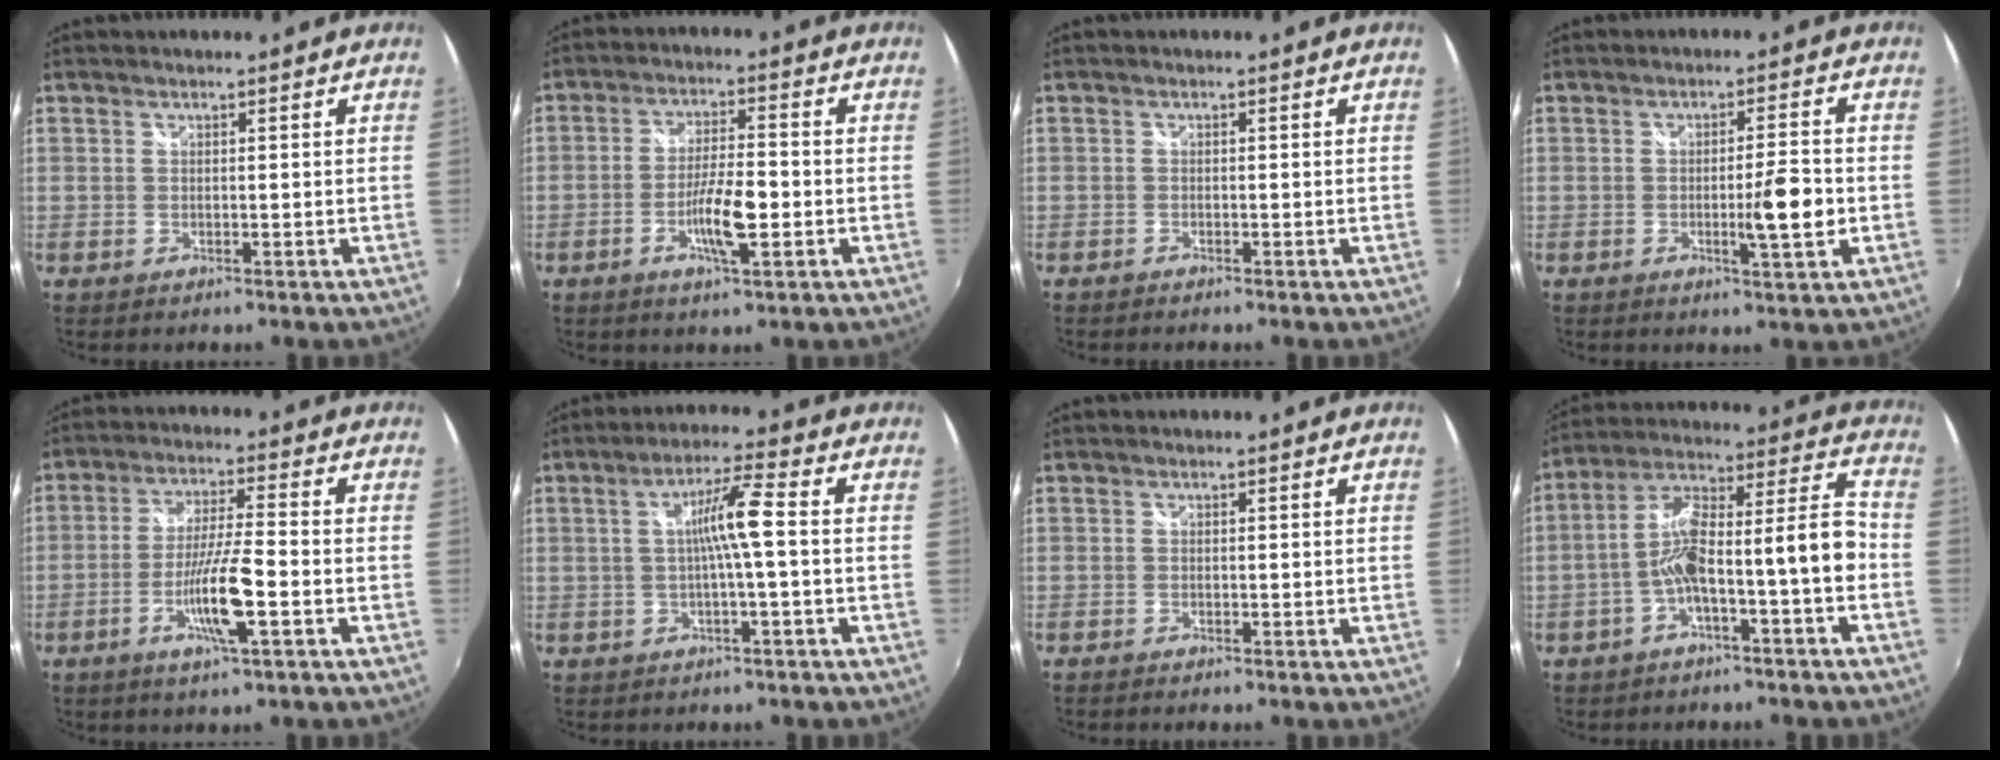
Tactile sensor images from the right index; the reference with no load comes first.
{"total": 7.4, "force": [-2.3, 1.5, 6.9], "torque": [-0.136, 0.002, -0.038]}
{"total": 0.9, "force": [-0.9, 0.2, 0.2], "torque": [-0.008, -0.004, -0.019]}
{"total": 6.3, "force": [-1.3, 0.1, 6.1], "torque": [-0.099, -0.005, -0.016]}
{"total": 9.2, "force": [-3.3, 0.2, 8.5], "torque": [-0.165, -0.003, -0.061]}
{"total": 6.4, "force": [-0.5, -0.5, 6.4], "torque": [-0.121, 0.011, -0.005]}
{"total": 1.0, "force": [-0.9, 0.1, 0.4], "torque": [-0.008, -0.004, -0.018]}
{"total": 12.6, "force": [-4.4, 1.3, 11.8], "torque": [-0.196, 0.031, -0.067]}